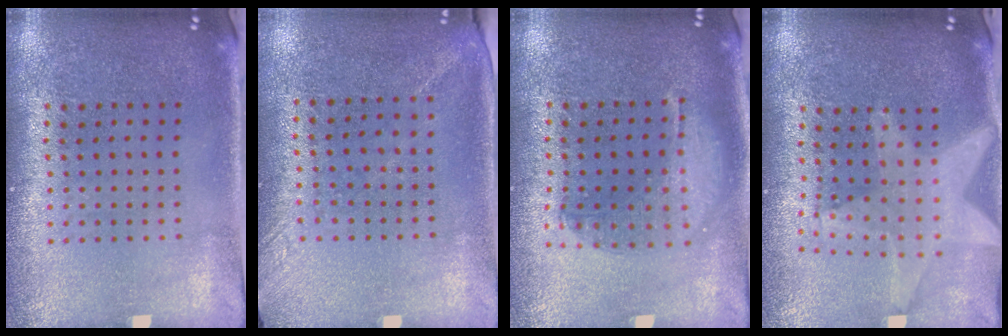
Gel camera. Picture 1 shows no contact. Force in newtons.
{"total": 1.4, "press": 1.0, "slide": 0.9}
{"total": 1.4, "press": 1.3, "slide": 0.5}
{"total": 1.9, "press": 1.6, "slide": 0.8}